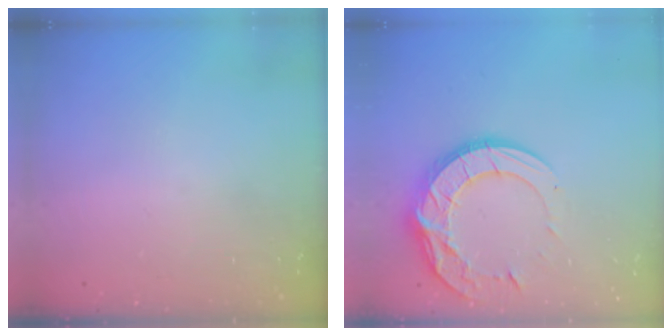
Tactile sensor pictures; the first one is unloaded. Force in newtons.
{"total": 17.1, "press": 17.1, "slide": 0.6}